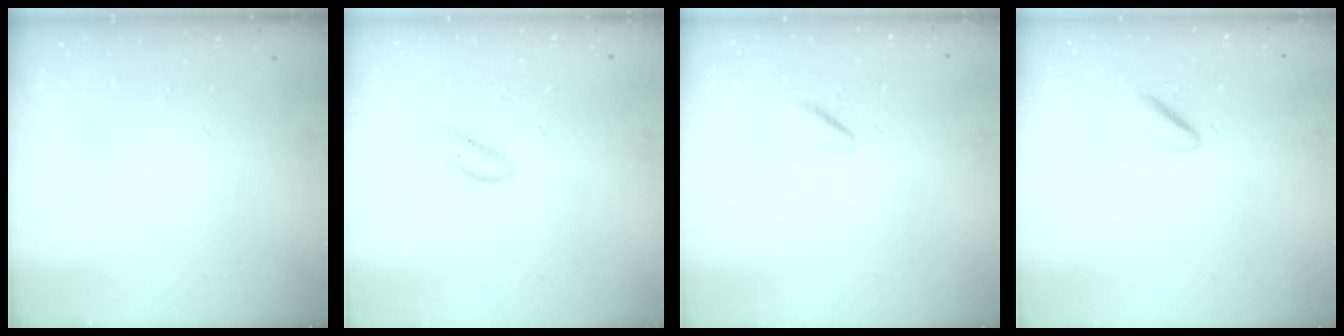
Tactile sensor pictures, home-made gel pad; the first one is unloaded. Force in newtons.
{"total": 1.1, "press": 1.0, "slide": 0.3}
{"total": 1.0, "press": 0.7, "slide": 0.6}
{"total": 2.2, "press": 1.8, "slide": 1.2}